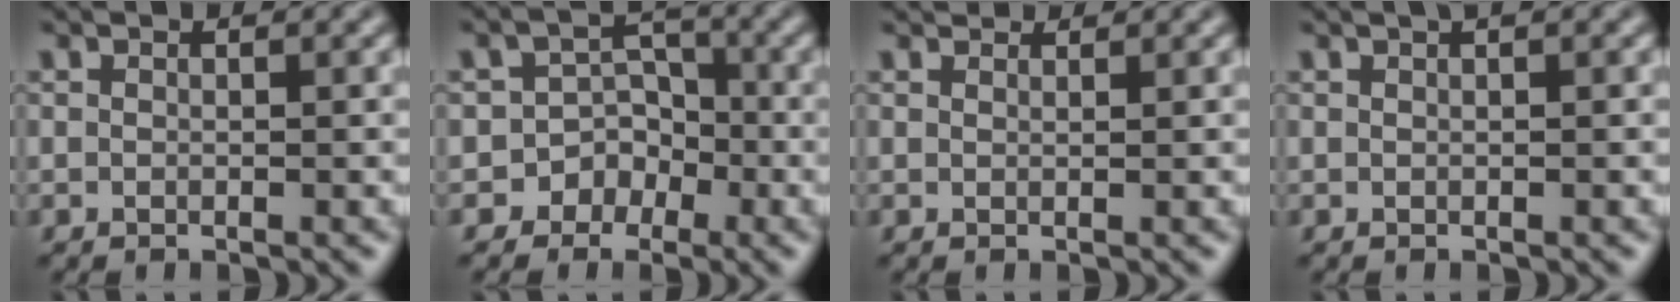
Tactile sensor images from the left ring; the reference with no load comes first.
{"total": 4.9, "force": [-2.7, 4.1, 0.4], "torque": [0.041, 0.010, -0.057]}
{"total": 2.2, "force": [2.0, 0.6, 0.7], "torque": [-0.017, -0.006, 0.024]}
{"total": 1.0, "force": [0.6, 0.2, 0.8], "torque": [-0.012, 0.006, 0.006]}